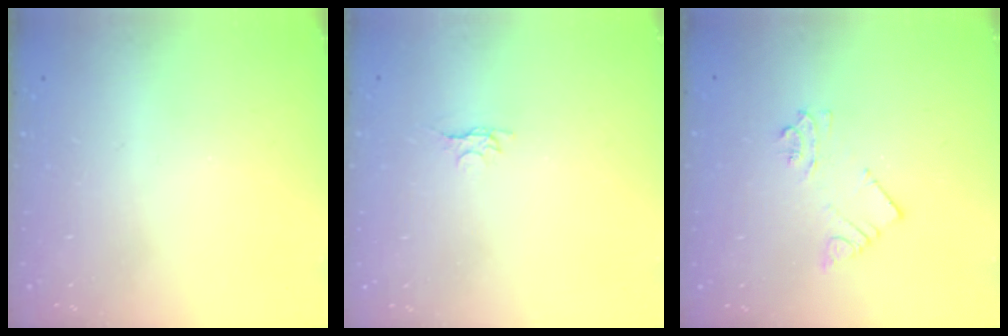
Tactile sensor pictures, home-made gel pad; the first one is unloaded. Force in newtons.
{"total": 3.1, "press": 3.0, "slide": 0.4}
{"total": 4.3, "press": 4.3, "slide": 0.3}